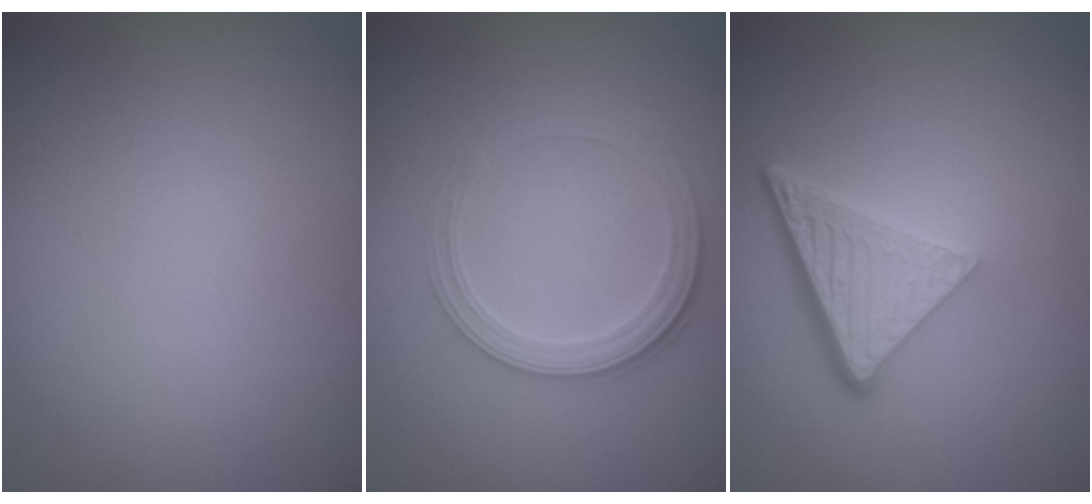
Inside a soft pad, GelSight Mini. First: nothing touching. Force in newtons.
{"total": 2.8, "press": 2.6, "slide": 0.9}
{"total": 4.8, "press": 3.5, "slide": 3.4}